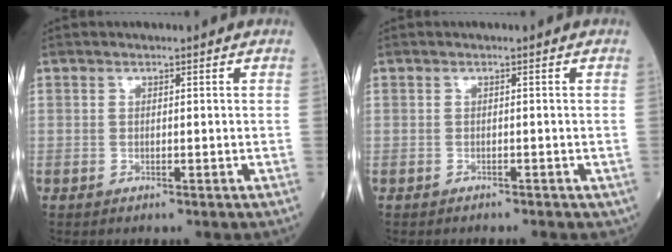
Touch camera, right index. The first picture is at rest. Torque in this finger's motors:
{"motor_torque": [0.23, -0.41, 0.14, 0.01]}